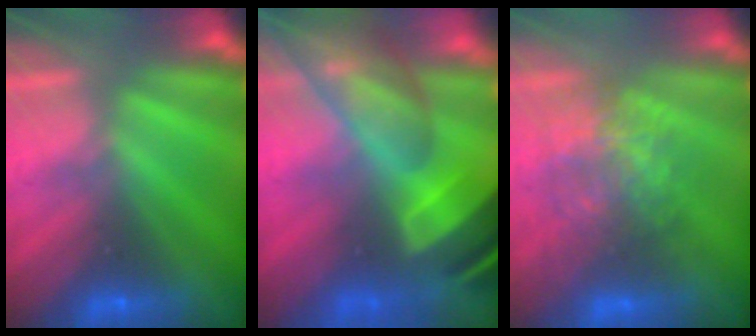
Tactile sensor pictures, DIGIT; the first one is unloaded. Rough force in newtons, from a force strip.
{"total": 7.0}
{"total": 3.3}